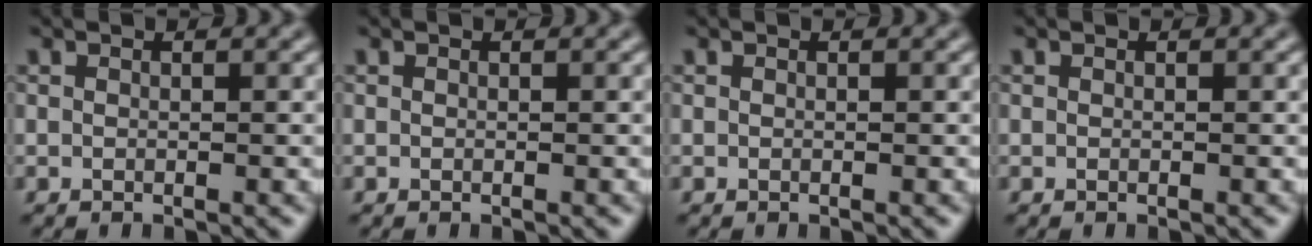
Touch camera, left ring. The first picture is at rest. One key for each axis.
{"total": 0.0}
{"total": 0.0}
{"total": 0.0}